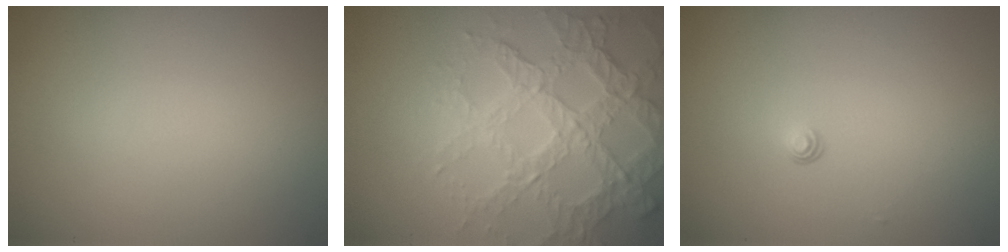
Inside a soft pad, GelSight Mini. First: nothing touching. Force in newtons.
{"total": 7.4, "press": 5.2, "slide": 5.2}
{"total": 0.6, "press": 0.3, "slide": 0.5}